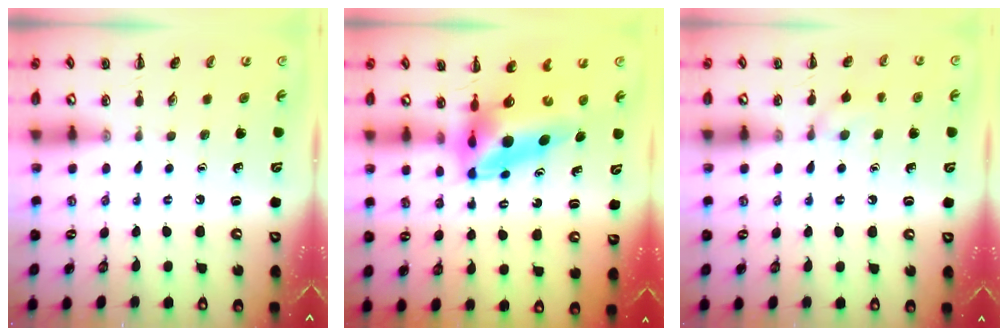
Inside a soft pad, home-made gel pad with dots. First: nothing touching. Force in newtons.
{"total": 8.9, "press": 8.5, "slide": 2.5}
{"total": 6.9, "press": 6.4, "slide": 2.4}